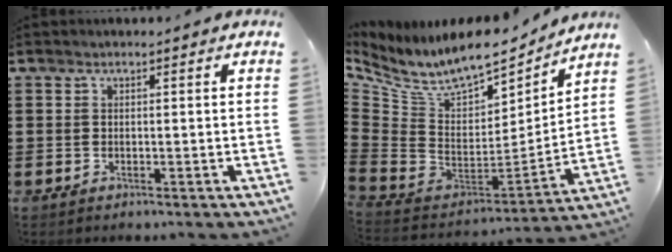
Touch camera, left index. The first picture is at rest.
{"total": 10.4, "force": [8.0, 3.4, 5.7], "torque": [-0.139, -0.061, 0.138]}